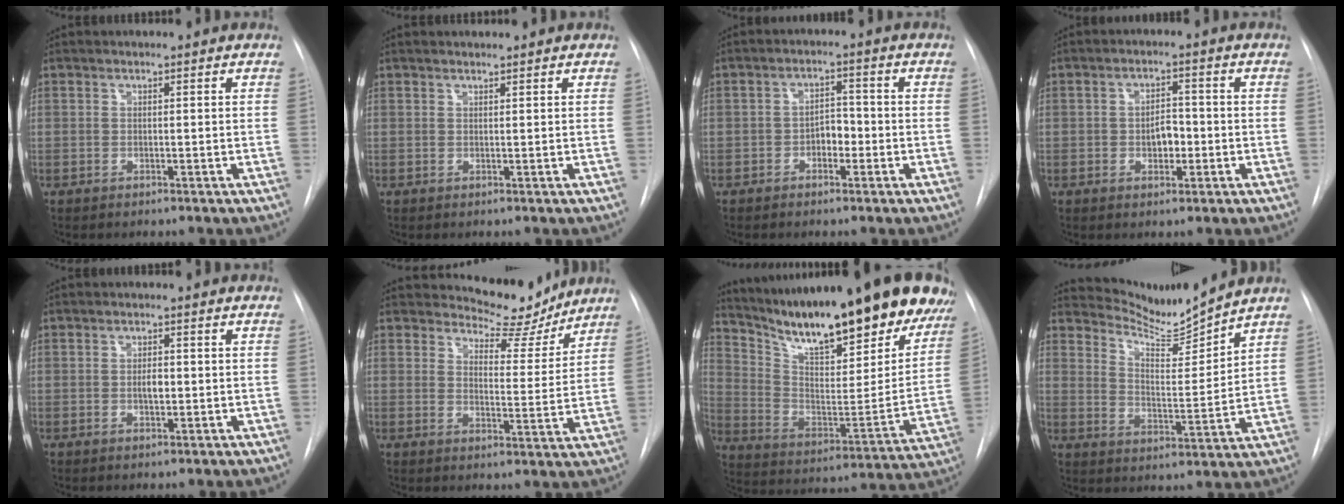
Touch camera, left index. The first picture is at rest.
{"total": 1.3, "force": [1.3, 0.0, 0.4], "torque": [-0.006, 0.010, 0.025]}
{"total": 3.1, "force": [-1.2, 1.9, 2.2], "torque": [-0.027, 0.010, -0.021]}
{"total": 3.7, "force": [-0.7, 2.2, 2.8], "torque": [-0.039, 0.007, -0.008]}
{"total": 1.9, "force": [-0.1, 0.9, 1.7], "torque": [-0.031, 0.001, 0.000]}
{"total": 8.7, "force": [8.2, 2.6, 1.0], "torque": [-0.009, -0.020, 0.110]}
{"total": 30.3, "force": [23.7, 6.4, 17.7], "torque": [-0.271, -0.050, 0.332]}
{"total": 8.1, "force": [8.0, -1.1, 0.1], "torque": [-0.014, -0.026, 0.147]}